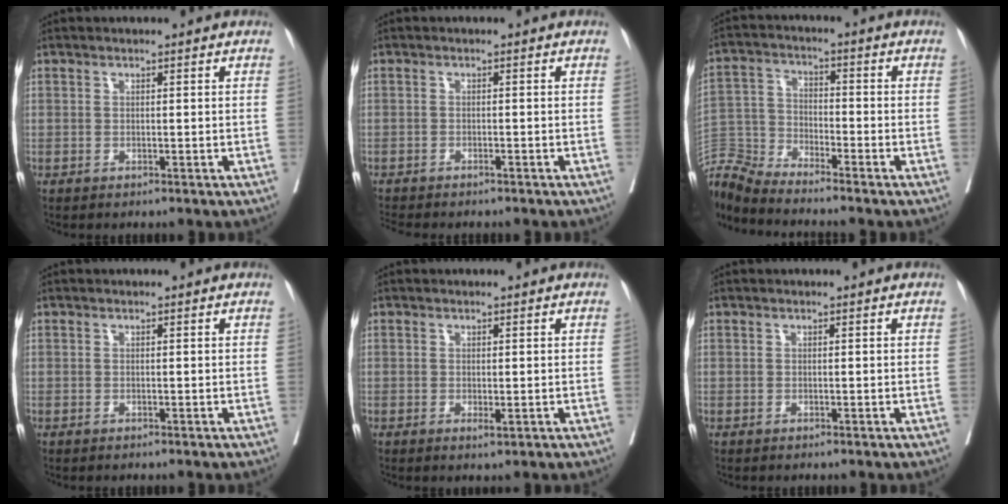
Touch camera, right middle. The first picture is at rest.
{"total": 2.3, "force": [-2.2, 0.2, 0.9], "torque": [-0.018, -0.005, -0.033]}
{"total": 8.4, "force": [-8.4, -0.9, 0.4], "torque": [-0.017, 0.008, -0.168]}
{"total": 0.0}
{"total": 0.9, "force": [-0.1, 0.2, 0.9], "torque": [-0.015, -0.006, 0.002]}
{"total": 0.0}